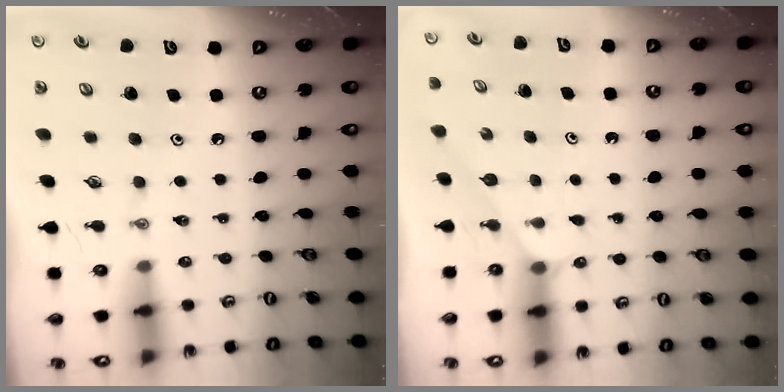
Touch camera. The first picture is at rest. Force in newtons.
{"total": 2.1, "press": 2.0, "slide": 0.3}